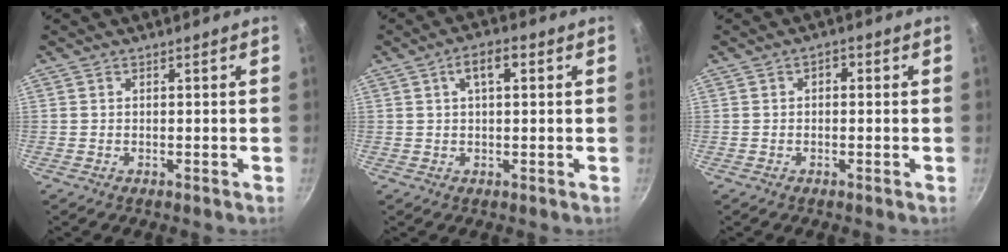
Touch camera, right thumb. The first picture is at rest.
{"total": 5.0, "force": [1.6, 2.3, 4.2], "torque": [-0.063, 0.013, 0.024]}
{"total": 1.7, "force": [0.2, 1.2, 1.2], "torque": [-0.015, 0.007, -0.002]}